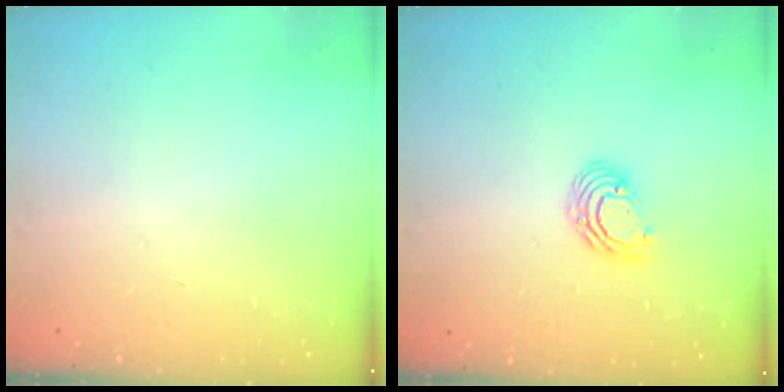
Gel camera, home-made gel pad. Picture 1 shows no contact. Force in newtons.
{"total": 6.1, "press": 6.1, "slide": 0.3}